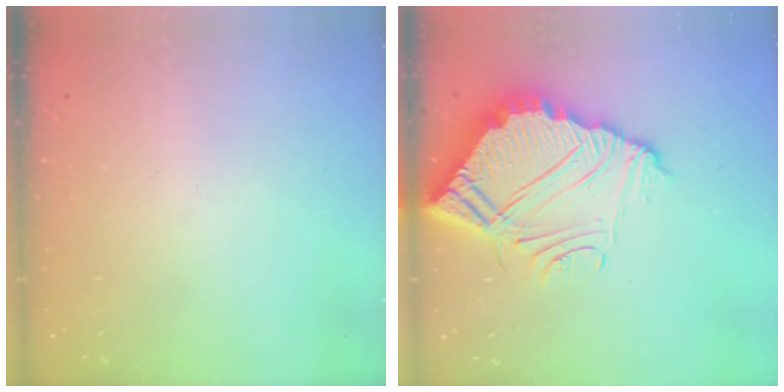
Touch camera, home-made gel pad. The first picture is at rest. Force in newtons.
{"total": 12.8, "press": 12.8, "slide": 1.0}